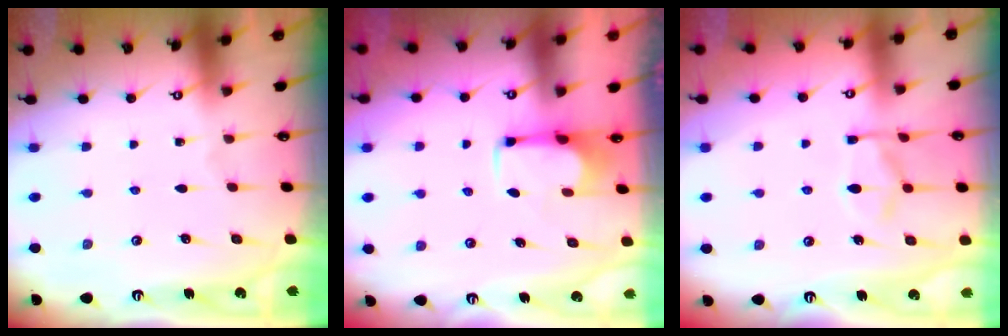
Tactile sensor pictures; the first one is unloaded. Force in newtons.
{"total": 2.7, "press": 2.6, "slide": 0.9}
{"total": 5.3, "press": 5.0, "slide": 1.6}